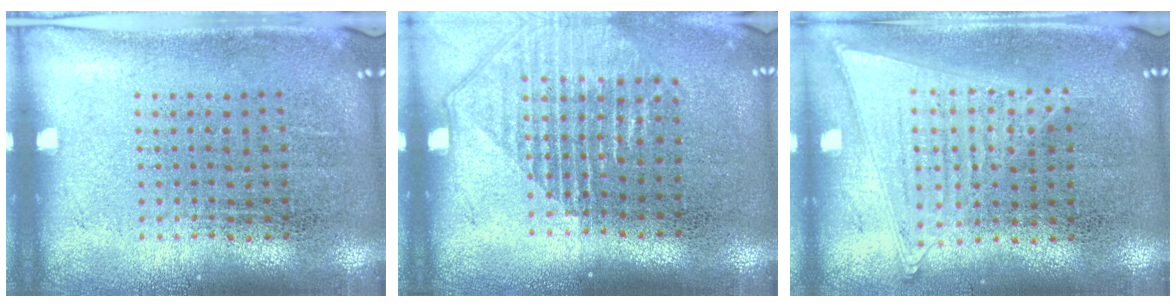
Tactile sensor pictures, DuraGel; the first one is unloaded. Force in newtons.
{"total": 1.3, "press": 1.2, "slide": 0.6}
{"total": 1.0, "press": 1.0, "slide": 0.4}